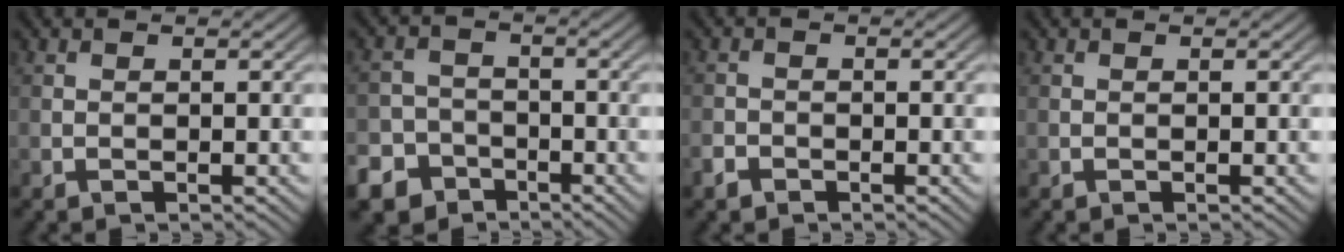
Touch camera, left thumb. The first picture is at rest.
{"total": 7.9, "force": [-5.1, 5.9, 1.4], "torque": [-0.033, -0.021, -0.106]}
{"total": 1.7, "force": [-1.2, 1.1, 0.5], "torque": [-0.010, -0.002, -0.029]}
{"total": 0.0}